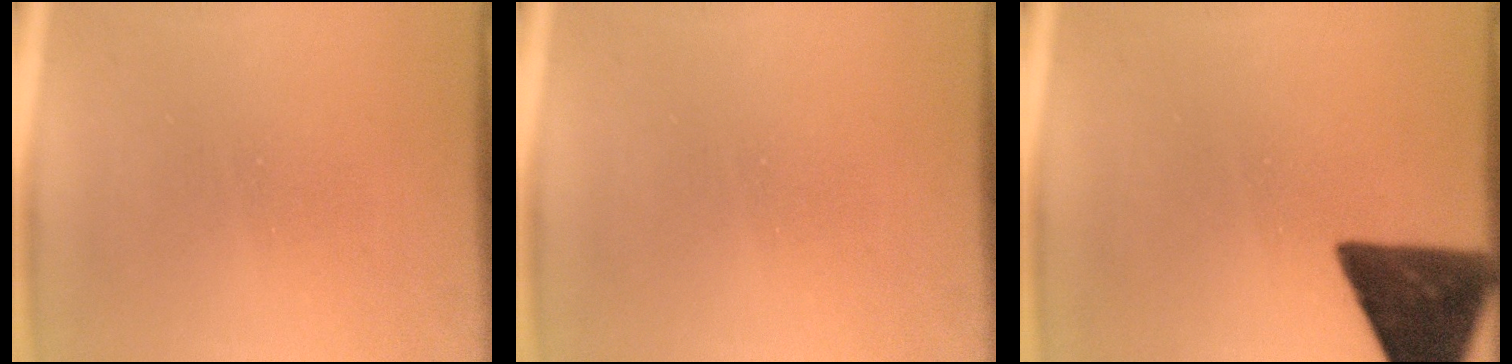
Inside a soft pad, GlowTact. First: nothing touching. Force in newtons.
{"total": 0.0}
{"total": 13.0}